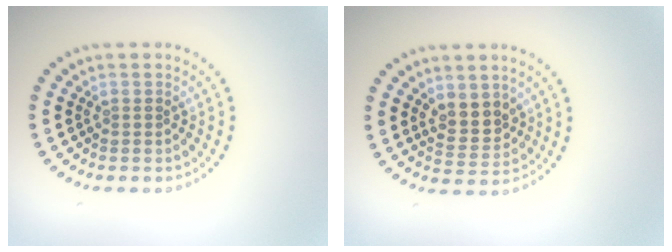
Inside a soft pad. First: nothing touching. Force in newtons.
{"total": 2.7, "press": 2.5, "slide": 1.0}